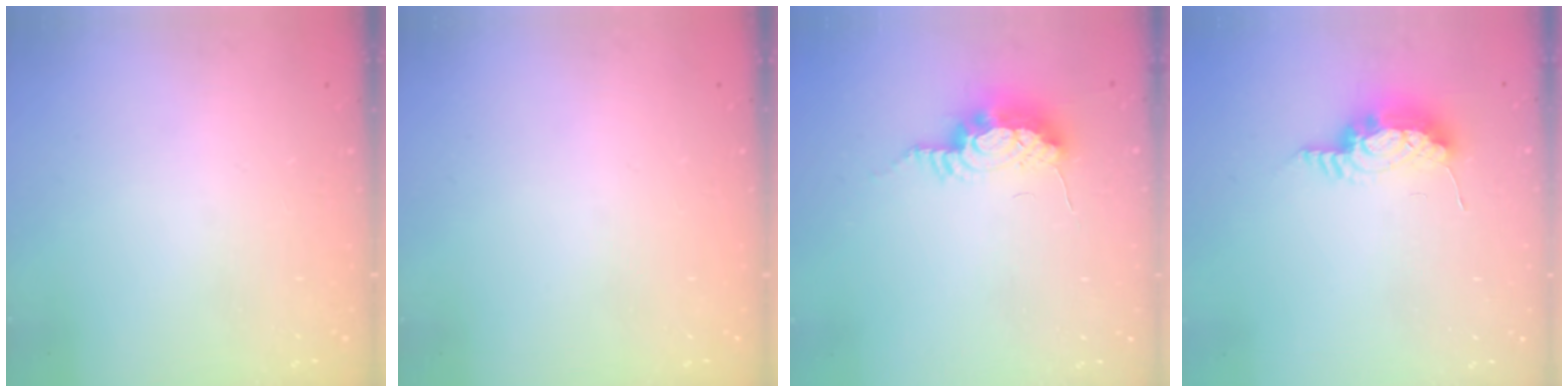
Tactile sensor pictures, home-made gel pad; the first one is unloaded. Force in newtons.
{"total": 0.0}
{"total": 11.1, "press": 9.8, "slide": 5.3}
{"total": 8.9, "press": 8.6, "slide": 2.1}